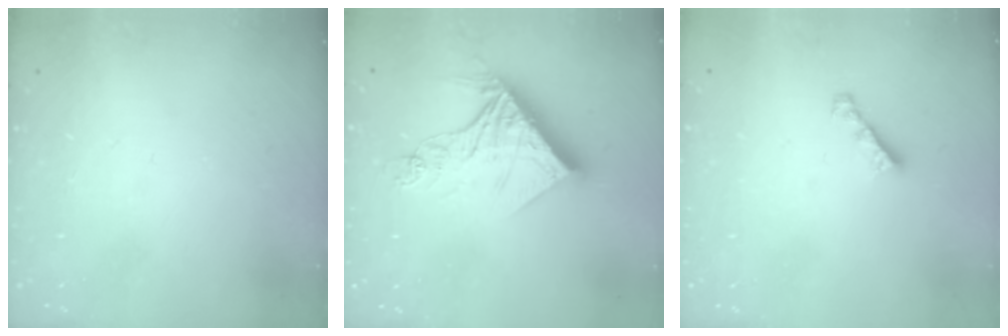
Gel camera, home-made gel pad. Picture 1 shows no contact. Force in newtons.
{"total": 13.9, "press": 13.9, "slide": 0.7}
{"total": 2.4, "press": 2.4, "slide": 0.1}